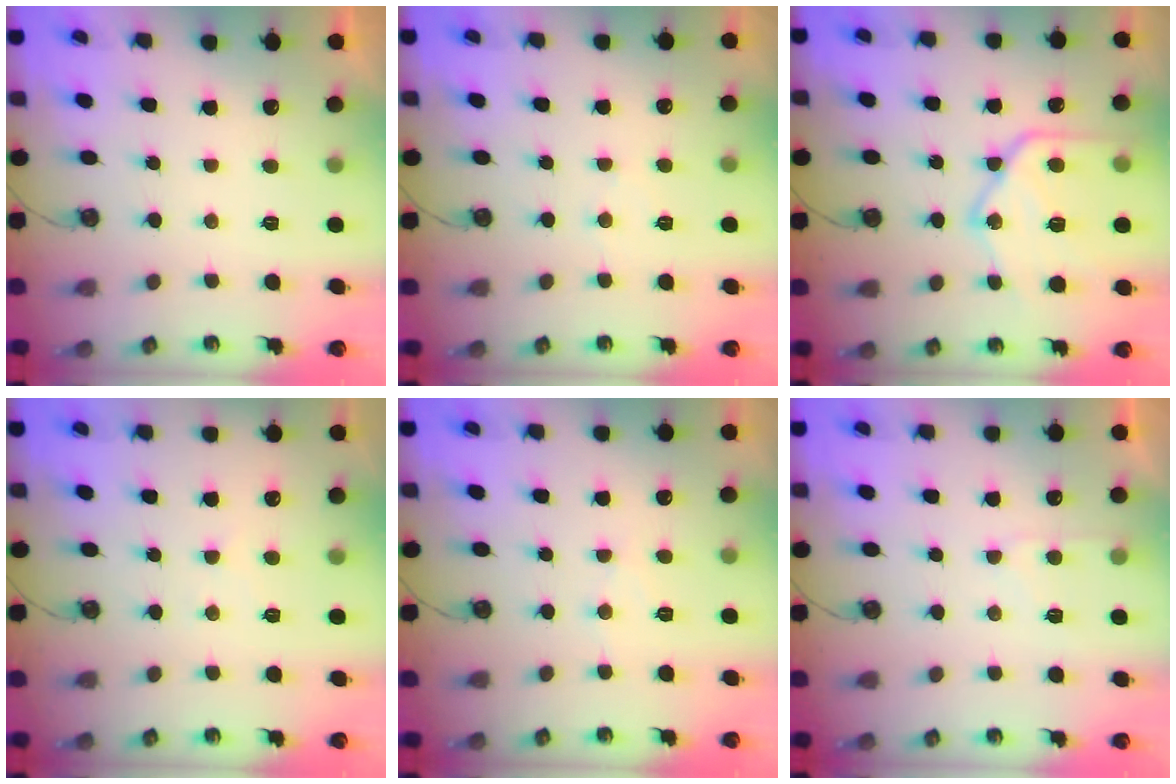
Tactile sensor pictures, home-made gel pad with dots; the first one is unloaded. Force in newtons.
{"total": 3.6, "press": 3.5, "slide": 0.5}
{"total": 20.5, "press": 20.4, "slide": 1.7}
{"total": 3.1, "press": 3.1, "slide": 0.5}
{"total": 4.8, "press": 4.8, "slide": 0.3}
{"total": 5.1, "press": 5.0, "slide": 0.6}